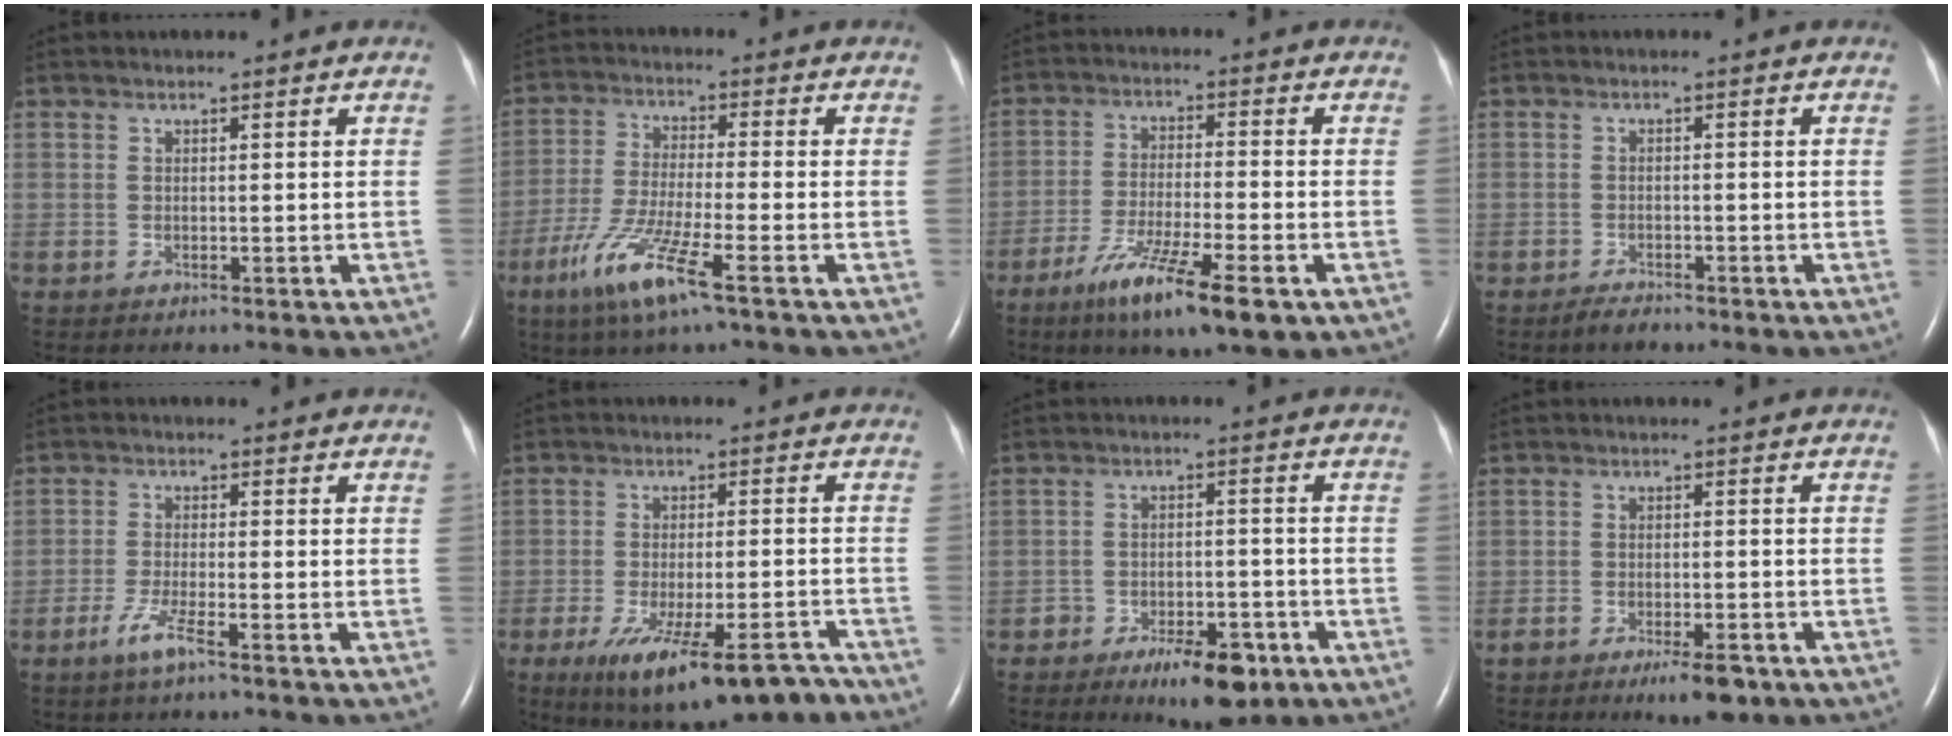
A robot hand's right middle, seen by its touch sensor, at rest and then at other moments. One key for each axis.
{"total": 10.2, "fx": -5.4, "fy": 0.3, "fz": 8.6, "tx": -0.177, "ty": -0.027, "tz": -0.104}
{"total": 11.8, "fx": -6.5, "fy": 1.3, "fz": 9.7, "tx": -0.175, "ty": -0.027, "tz": -0.107}
{"total": 2.1, "fx": -1.8, "fy": 0.5, "fz": 0.9, "tx": -0.027, "ty": -0.004, "tz": -0.028}
{"total": 4.0, "fx": -2.5, "fy": 0.1, "fz": 3.1, "tx": -0.067, "ty": -0.007, "tz": -0.050}
{"total": 15.8, "fx": -11.1, "fy": 3.9, "fz": 10.5, "tx": -0.131, "ty": -0.005, "tz": -0.162}
{"total": 8.2, "fx": -5.1, "fy": 3.2, "fz": 5.6, "tx": -0.083, "ty": 0.000, "tz": -0.073}
{"total": 5.2, "fx": -3.4, "fy": 1.4, "fz": 3.7, "tx": -0.060, "ty": -0.005, "tz": -0.049}